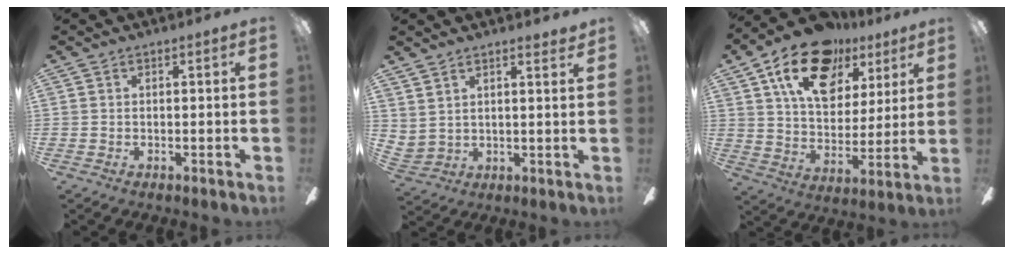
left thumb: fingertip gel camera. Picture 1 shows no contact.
{"total": 4.5, "force": [4.1, 1.6, 0.8], "torque": [-0.020, -0.019, 0.078]}
{"total": 19.8, "force": [11.2, 11.9, 11.1], "torque": [-0.185, -0.043, 0.201]}